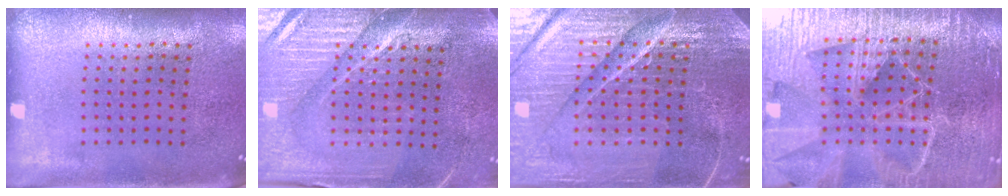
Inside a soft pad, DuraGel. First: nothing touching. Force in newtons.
{"total": 4.0, "press": 3.7, "slide": 1.5}
{"total": 6.2, "press": 5.6, "slide": 2.7}
{"total": 6.3, "press": 5.5, "slide": 3.2}